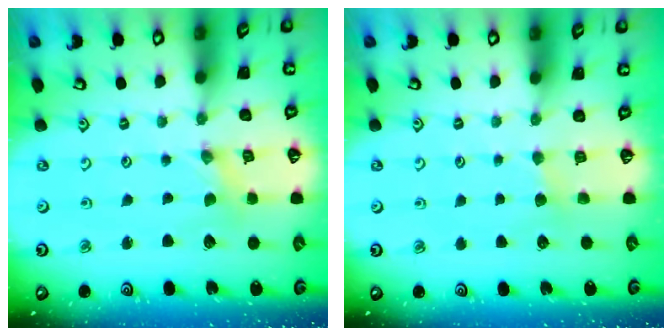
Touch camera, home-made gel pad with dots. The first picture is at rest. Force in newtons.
{"total": 2.9, "press": 2.9, "slide": 0.3}